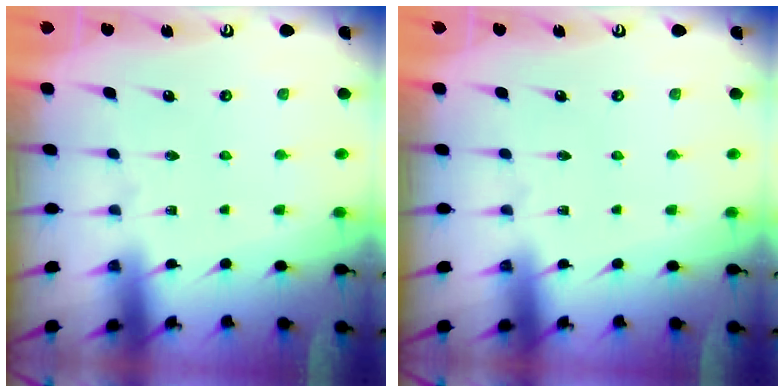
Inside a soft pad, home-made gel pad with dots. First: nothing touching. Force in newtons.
{"total": 0.0}